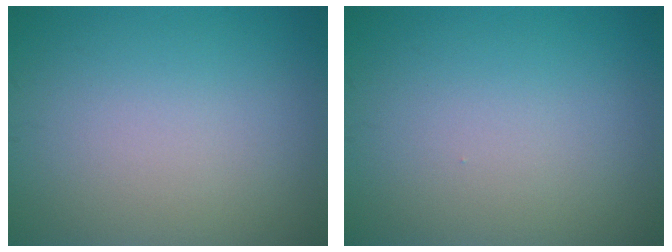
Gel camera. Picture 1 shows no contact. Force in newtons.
{"total": 0.0}